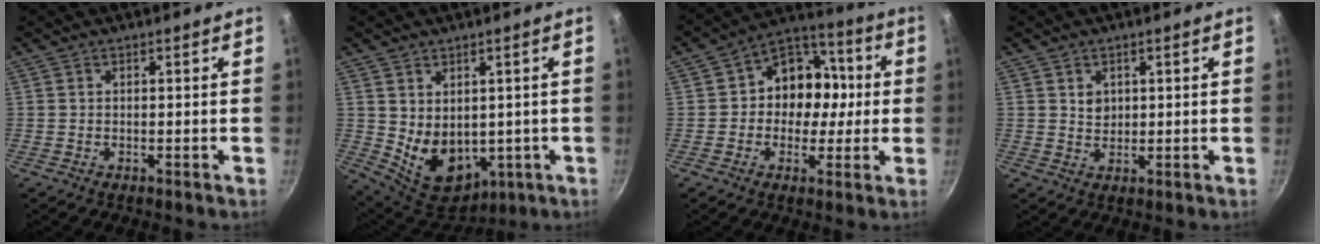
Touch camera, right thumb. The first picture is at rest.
{"total": 11.2, "force": [0.2, 8.2, 7.6], "torque": [-0.098, -0.025, 0.035]}
{"total": 12.7, "force": [0.3, 10.5, 7.1], "torque": [-0.048, 0.027, -0.014]}
{"total": 2.6, "force": [0.9, 2.2, 1.2], "torque": [-0.010, -0.006, 0.016]}